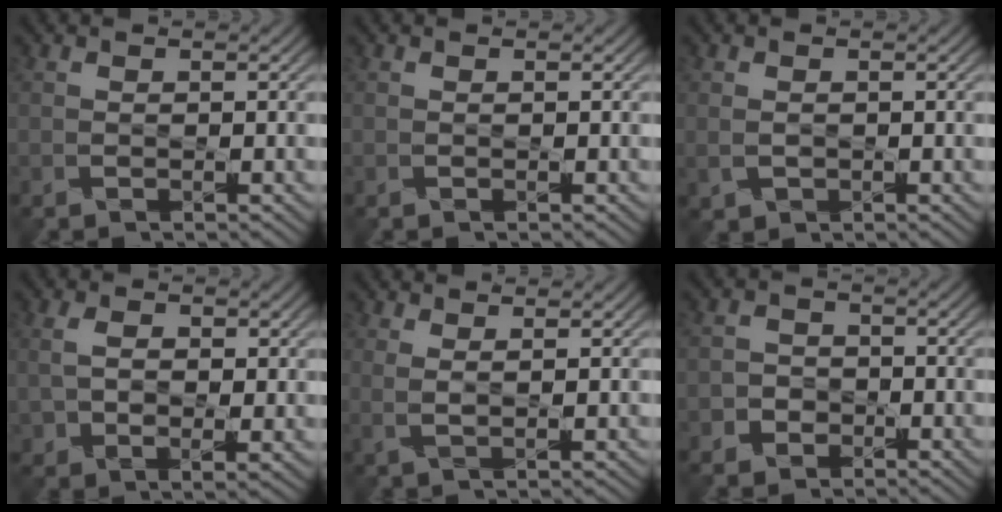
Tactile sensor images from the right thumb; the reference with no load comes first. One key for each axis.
{"total": 0.0}
{"total": 1.5, "fx": -0.2, "fy": 1.2, "fz": 0.9, "tx": -0.025, "ty": -0.007, "tz": -0.001}
{"total": 5.5, "fx": 1.0, "fy": 3.5, "fz": 4.1, "tx": -0.085, "ty": -0.010, "tz": 0.027}
{"total": 2.2, "fx": 1.4, "fy": 0.5, "fz": 1.6, "tx": -0.035, "ty": 0.001, "tz": 0.028}
{"total": 2.6, "fx": -1.2, "fy": 2.2, "fz": 0.8, "tx": -0.005, "ty": 0.000, "tz": -0.028}